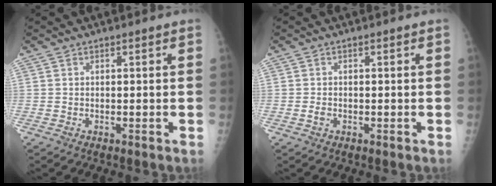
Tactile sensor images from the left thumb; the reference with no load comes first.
{"total": 1.0, "force": [-0.3, 0.7, 0.6], "torque": [-0.011, 0.000, -0.005]}